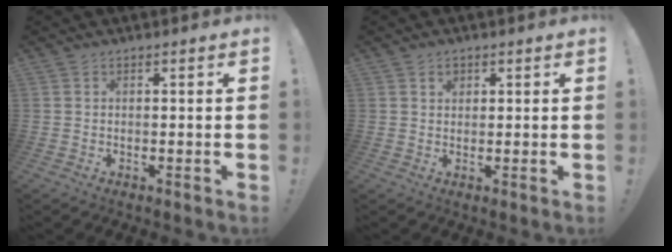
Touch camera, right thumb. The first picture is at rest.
{"total": 1.9, "force": [1.0, 1.5, 0.6], "torque": [0.004, -0.005, 0.014]}